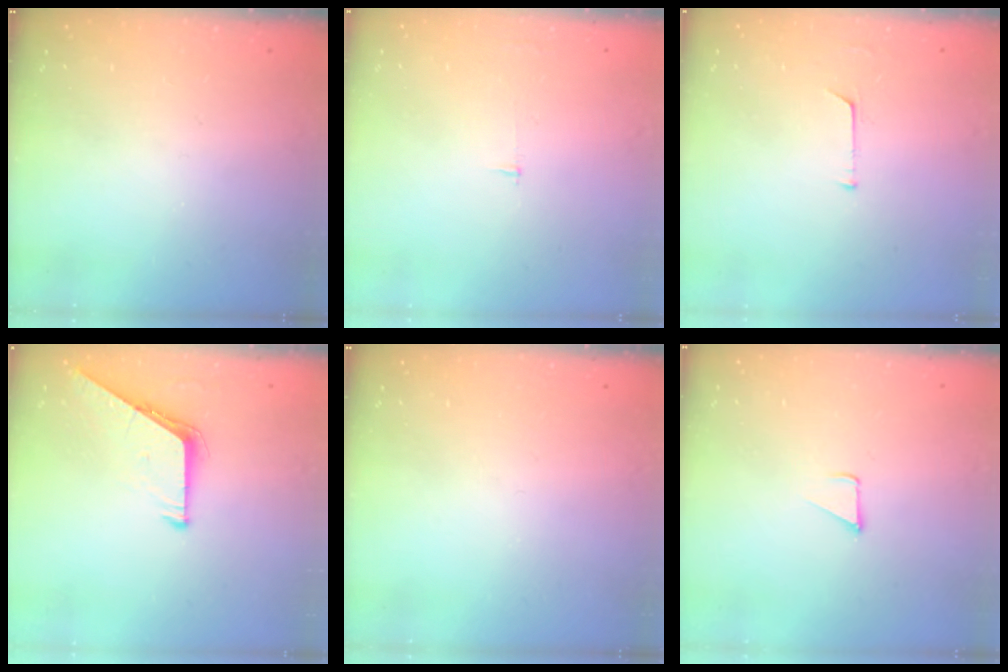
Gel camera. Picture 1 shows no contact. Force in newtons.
{"total": 2.5, "press": 2.5, "slide": 0.2}
{"total": 4.6, "press": 4.6, "slide": 0.3}
{"total": 6.5, "press": 6.4, "slide": 0.5}
{"total": 0.0}
{"total": 1.8, "press": 1.7, "slide": 0.1}